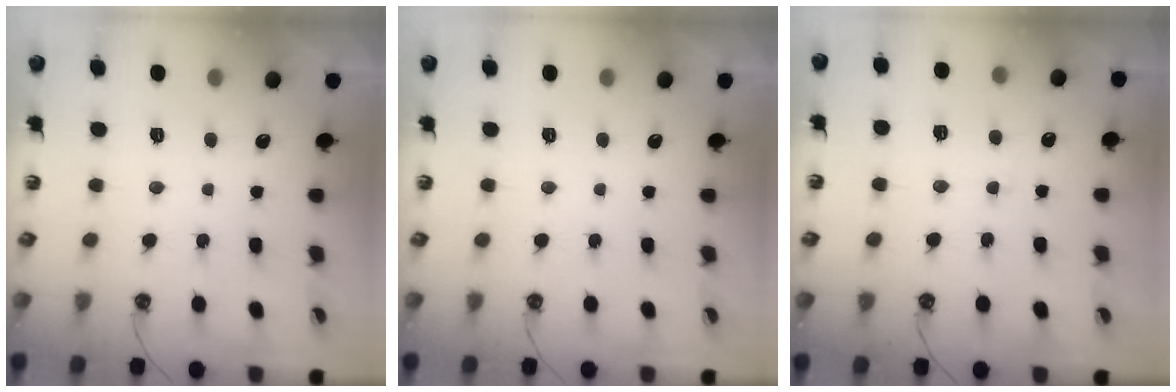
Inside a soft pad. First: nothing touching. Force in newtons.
{"total": 0.0}
{"total": 1.1, "press": 0.8, "slide": 0.8}